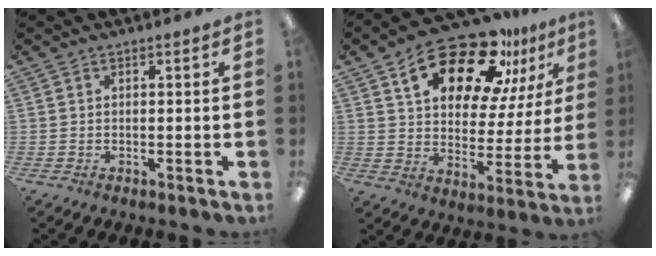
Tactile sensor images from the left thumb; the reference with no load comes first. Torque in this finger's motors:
{"motor_torque": [0.44, 0.69, 1.29, -1.42, 0.09]}